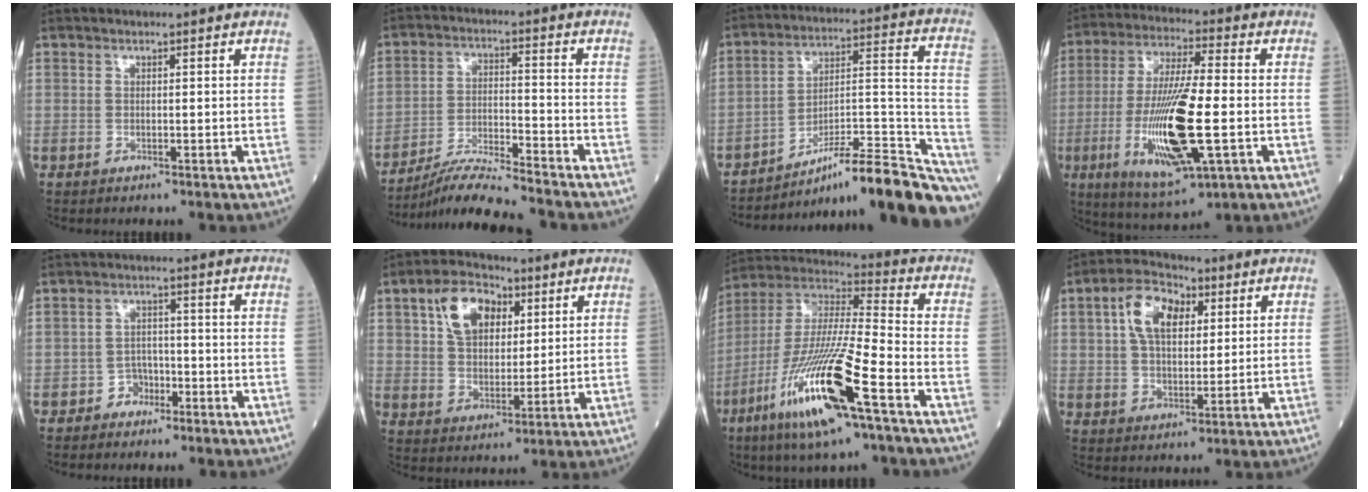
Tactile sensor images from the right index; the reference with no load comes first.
{"total": 10.2, "force": [-9.4, -1.1, 3.7], "torque": [-0.064, -0.011, -0.165]}
{"total": 23.8, "force": [-20.3, 1.4, 12.4], "torque": [-0.110, 0.026, -0.298]}
{"total": 16.8, "force": [-3.8, 2.6, 16.1], "torque": [-0.325, -0.023, -0.058]}
{"total": 2.6, "force": [-1.7, 1.9, 0.4], "torque": [-0.005, 0.012, -0.031]}
{"total": 10.0, "force": [4.3, 6.0, 6.8], "torque": [-0.132, 0.025, 0.079]}
{"total": 19.8, "force": [-9.6, 1.5, 17.3], "torque": [-0.387, -0.046, -0.184]}
{"total": 9.3, "force": [3.4, 5.1, 7.0], "torque": [-0.135, 0.026, 0.060]}